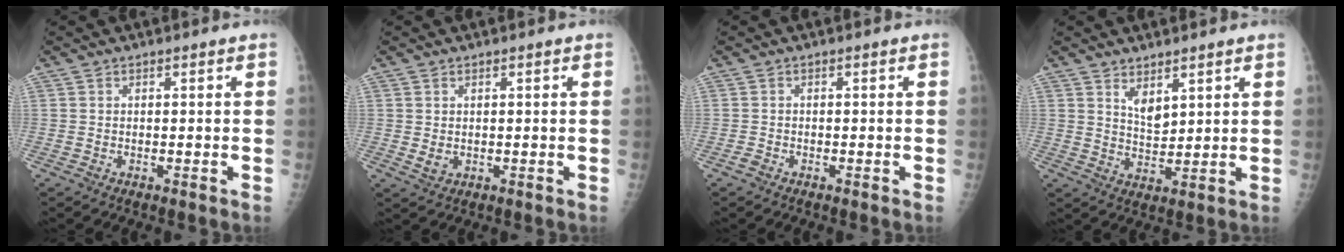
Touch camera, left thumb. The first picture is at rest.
{"total": 1.9, "force": [0.1, 1.3, 1.3], "torque": [-0.019, -0.005, 0.009]}
{"total": 0.7, "force": [-0.6, 0.4, 0.1], "torque": [-0.003, 0.001, -0.015]}
{"total": 4.4, "force": [2.8, 1.8, 2.9], "torque": [-0.042, -0.029, 0.055]}